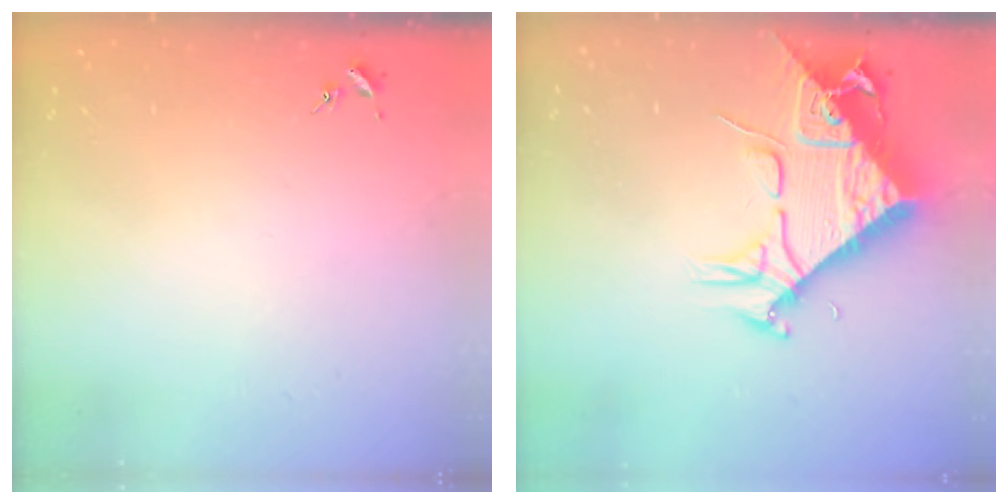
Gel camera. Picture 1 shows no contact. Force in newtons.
{"total": 9.9, "press": 9.9, "slide": 1.0}